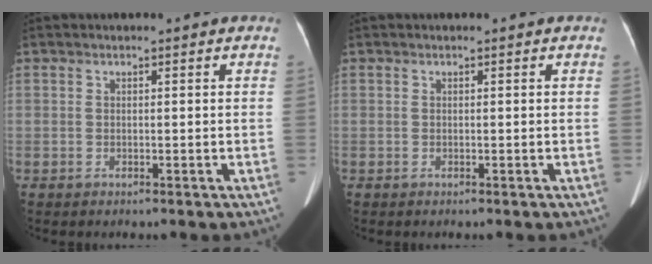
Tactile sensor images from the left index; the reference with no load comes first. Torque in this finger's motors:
{"motor_torque": [-0.03, 0.03, 0.00, 0.00]}